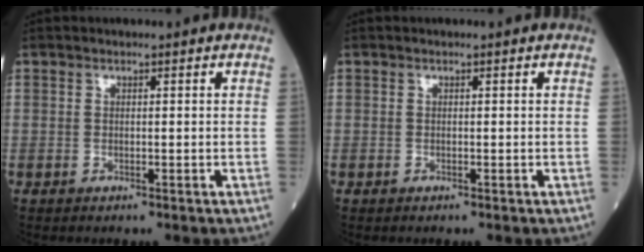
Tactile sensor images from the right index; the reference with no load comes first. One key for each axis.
{"total": 0.0}